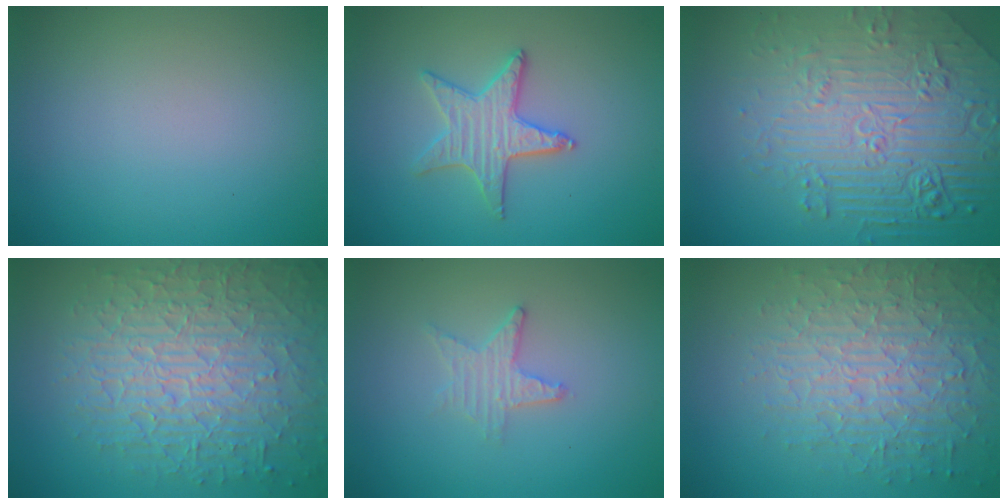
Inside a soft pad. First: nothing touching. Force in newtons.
{"total": 3.2, "press": 3.1, "slide": 0.3}
{"total": 8.9, "press": 6.1, "slide": 6.5}
{"total": 10.0, "press": 6.7, "slide": 7.4}
{"total": 2.1, "press": 2.0, "slide": 0.4}
{"total": 6.6, "press": 5.1, "slide": 4.2}